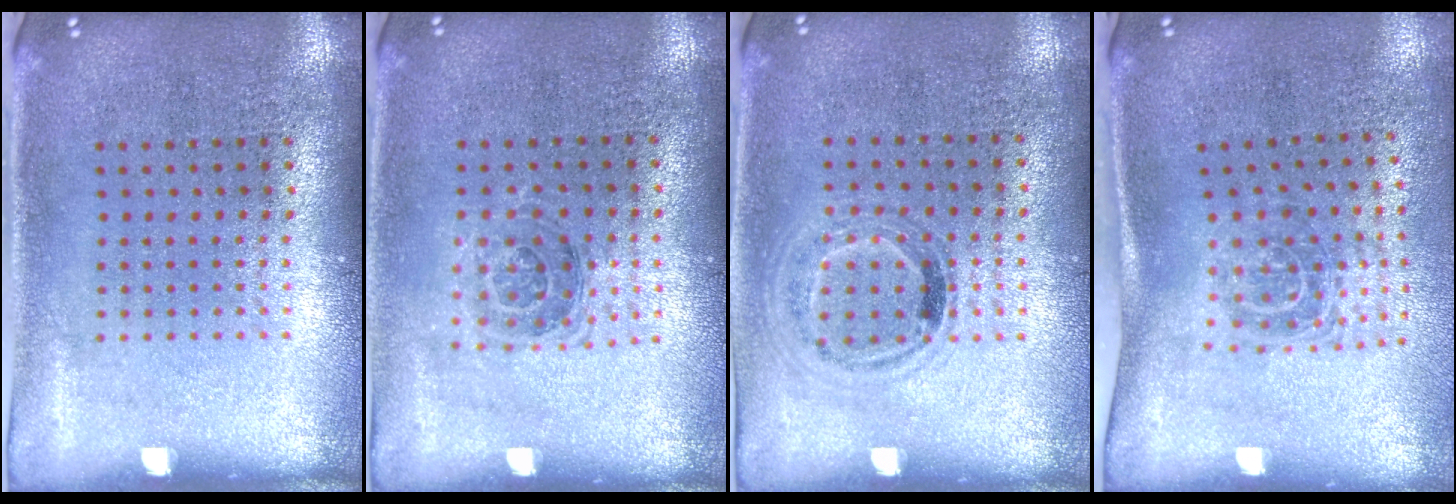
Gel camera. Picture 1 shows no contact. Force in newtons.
{"total": 1.1, "press": 1.0, "slide": 0.4}
{"total": 1.0, "press": 0.8, "slide": 0.6}
{"total": 1.8, "press": 1.2, "slide": 1.3}